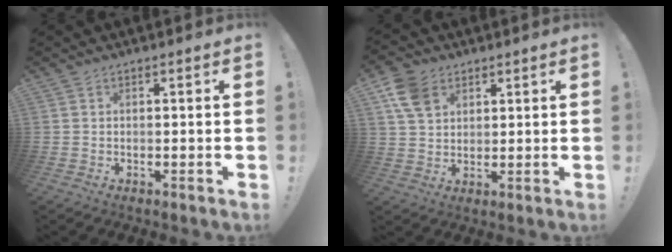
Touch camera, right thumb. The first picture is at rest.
{"total": 9.4, "force": [4.6, 6.7, 4.7], "torque": [-0.081, -0.014, 0.092]}